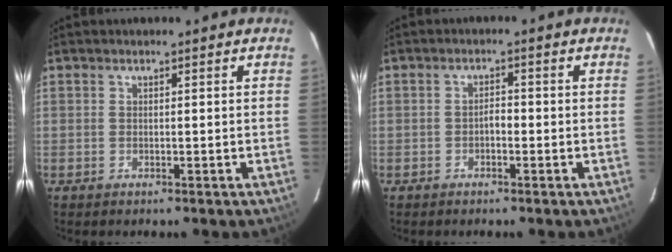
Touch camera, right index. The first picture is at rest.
{"total": 1.6, "force": [-0.6, 0.7, 1.3], "torque": [-0.018, 0.006, -0.012]}